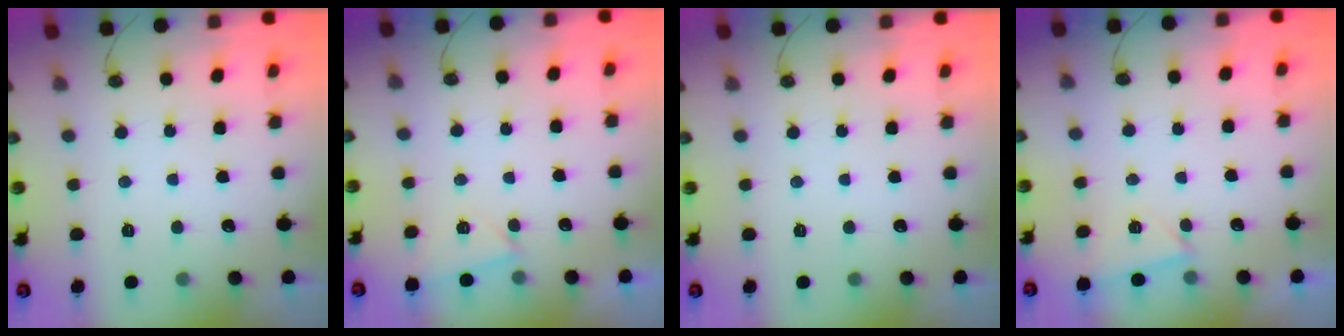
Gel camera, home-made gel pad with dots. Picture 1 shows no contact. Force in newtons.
{"total": 2.6, "press": 1.5, "slide": 2.1}
{"total": 0.0}
{"total": 3.0, "press": 2.9, "slide": 0.5}